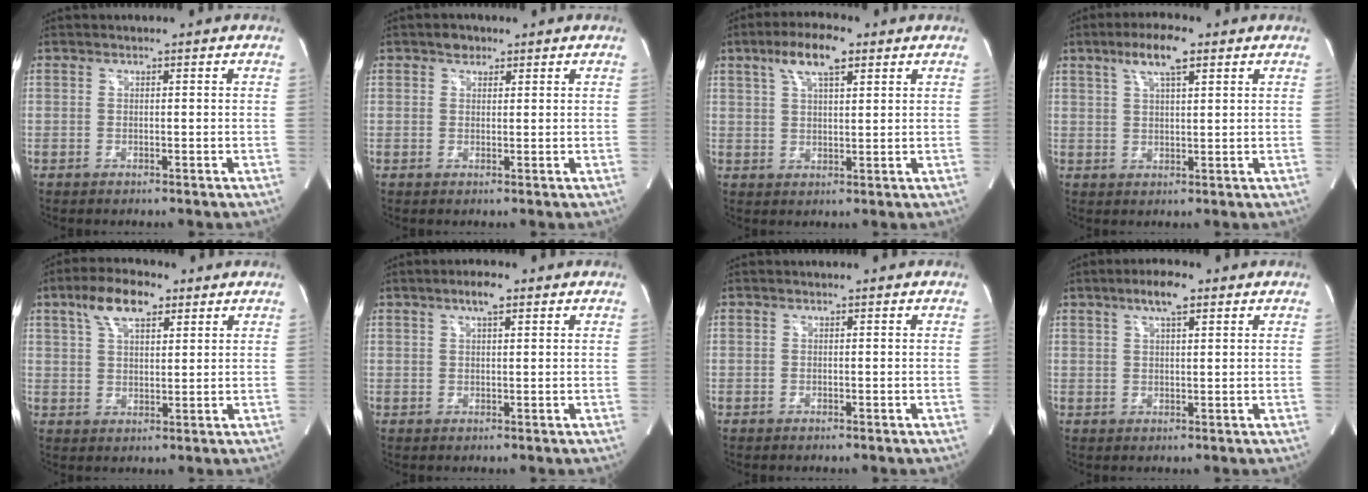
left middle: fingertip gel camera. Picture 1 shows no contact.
{"total": 1.8, "force": [1.2, 1.2, 0.6], "torque": [-0.011, 0.002, 0.019]}
{"total": 7.5, "force": [4.3, 2.1, 5.8], "torque": [-0.115, 0.016, 0.077]}
{"total": 6.6, "force": [3.8, 1.3, 5.2], "torque": [-0.103, 0.012, 0.069]}
{"total": 8.1, "force": [4.7, 3.3, 5.8], "torque": [-0.114, 0.019, 0.087]}
{"total": 3.3, "force": [2.0, 0.6, 2.6], "torque": [-0.049, 0.006, 0.035]}
{"total": 0.0}
{"total": 4.9, "force": [3.0, 0.9, 3.8], "torque": [-0.075, 0.008, 0.051]}